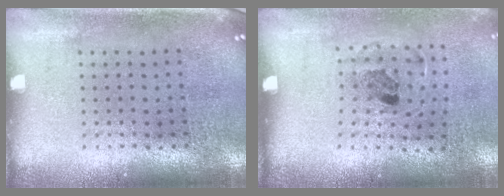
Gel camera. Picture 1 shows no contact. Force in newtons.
{"total": 1.2, "press": 0.7, "slide": 0.9}